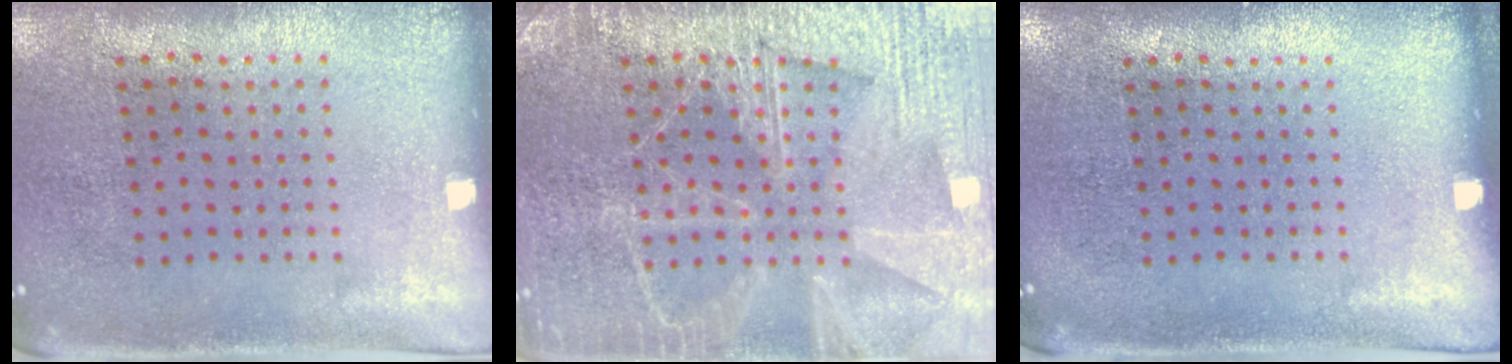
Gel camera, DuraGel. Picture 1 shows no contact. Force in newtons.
{"total": 6.6, "press": 6.5, "slide": 0.9}
{"total": 0.0}